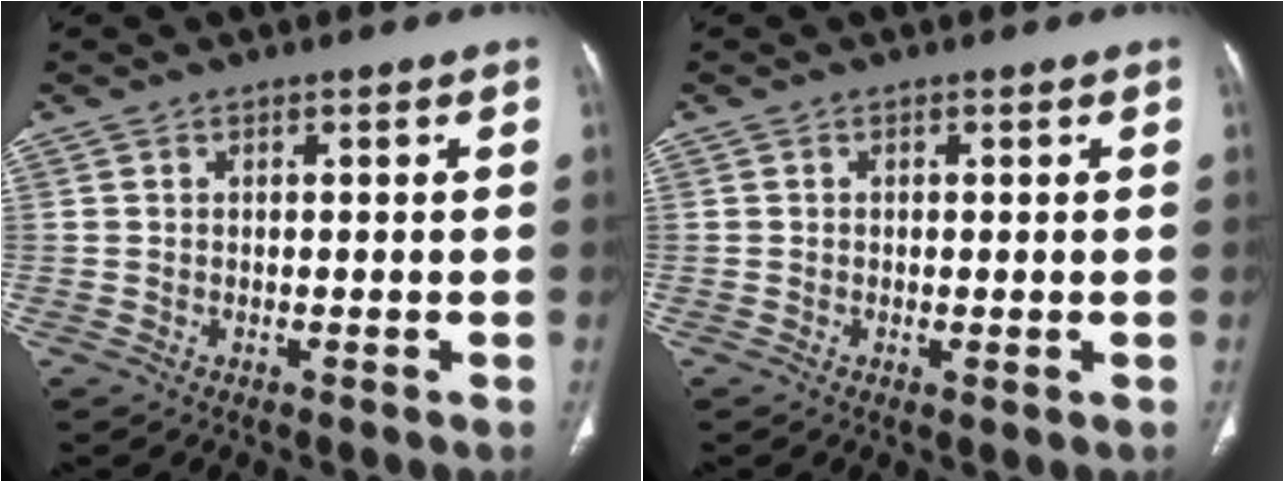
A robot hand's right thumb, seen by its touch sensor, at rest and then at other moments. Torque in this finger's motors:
{"motor_torque": [-0.21, -0.01, -0.38, -0.17, -0.08]}